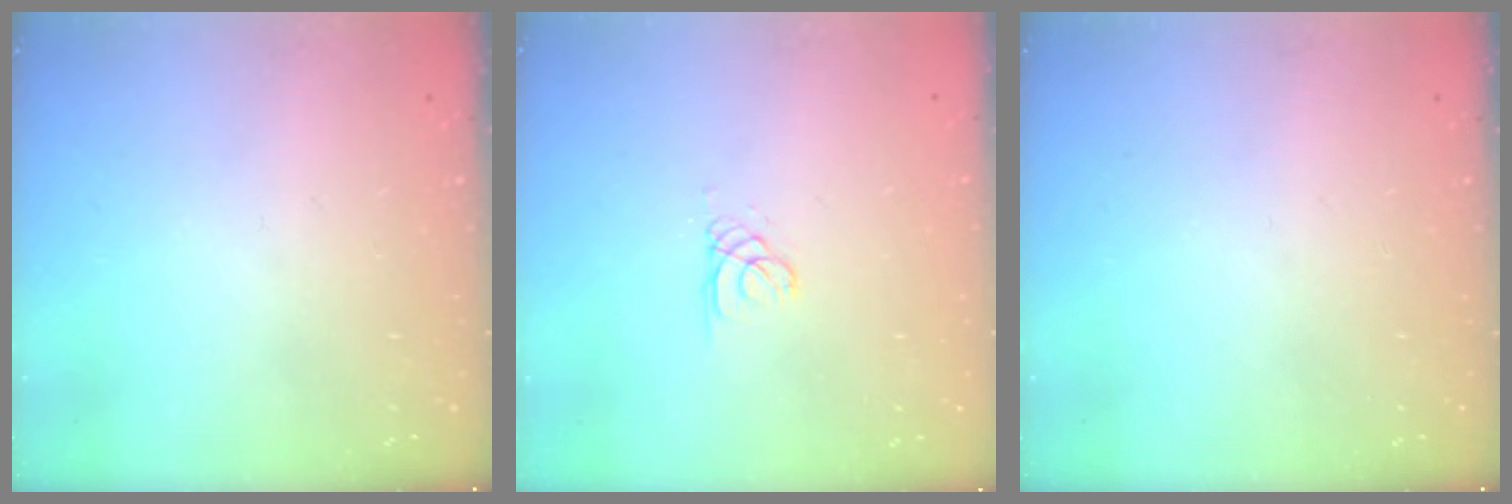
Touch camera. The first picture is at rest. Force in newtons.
{"total": 0.8, "press": 0.8, "slide": 0.1}
{"total": 0.0}